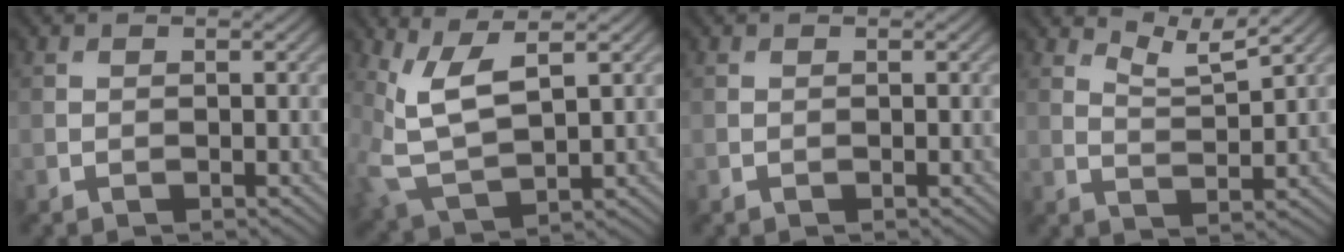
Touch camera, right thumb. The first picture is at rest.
{"total": 7.1, "force": [2.6, 2.8, 6.0], "torque": [-0.149, -0.001, 0.055]}
{"total": 0.0}
{"total": 4.4, "force": [3.8, 0.5, 2.1], "torque": [-0.047, -0.001, 0.073]}